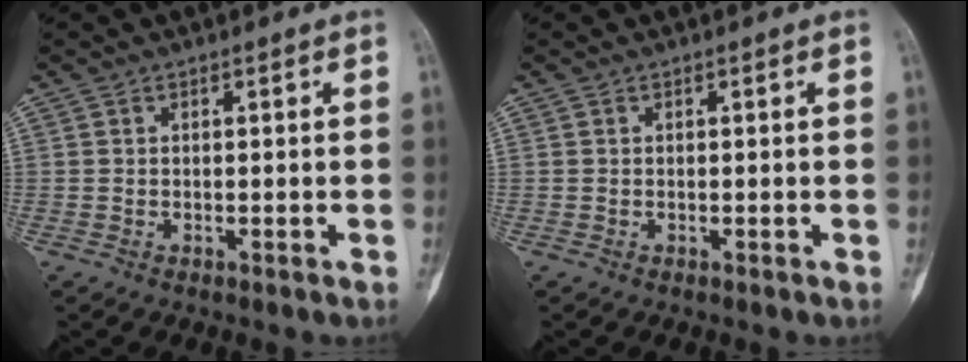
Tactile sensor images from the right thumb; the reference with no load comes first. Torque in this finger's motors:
{"motor_torque": [-0.19, 0.19, -0.09, 0.02, -0.02]}